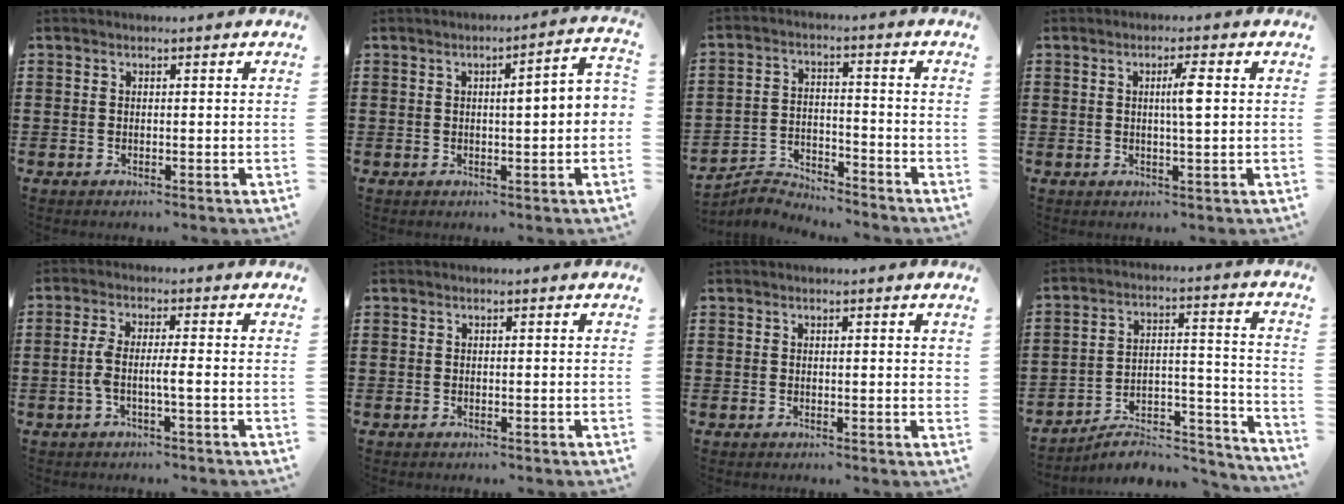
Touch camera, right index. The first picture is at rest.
{"total": 3.0, "force": [-0.2, 0.2, 2.9], "torque": [-0.053, 0.000, -0.006]}
{"total": 4.4, "force": [-4.3, 0.4, 0.0], "torque": [-0.008, 0.008, -0.091]}
{"total": 3.4, "force": [0.5, 0.2, 3.4], "torque": [-0.064, -0.001, 0.005]}
{"total": 3.6, "force": [-1.2, 0.2, 3.4], "torque": [-0.085, -0.011, -0.031]}
{"total": 0.0}
{"total": 0.8, "force": [0.4, 0.2, 0.7], "torque": [-0.014, 0.004, 0.006]}
{"total": 6.4, "force": [-5.4, 2.2, 2.5], "torque": [-0.036, 0.008, -0.103]}